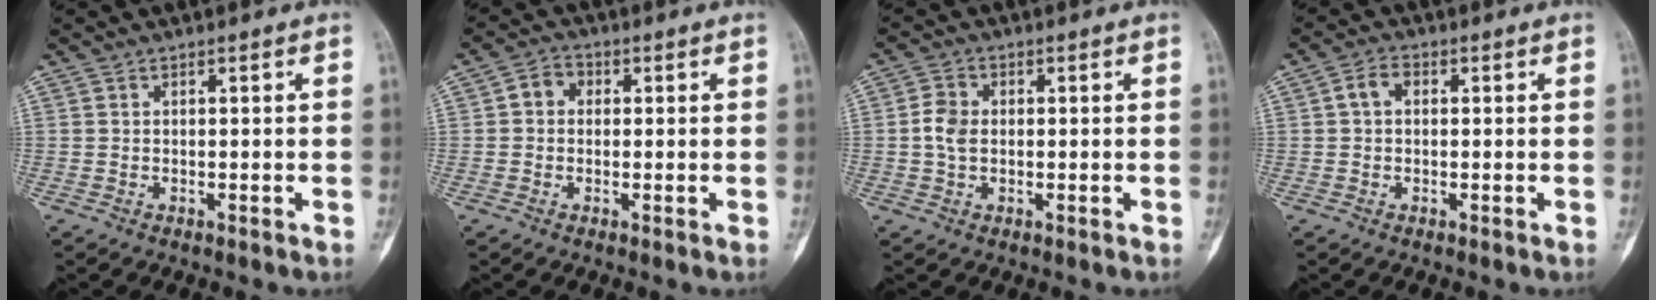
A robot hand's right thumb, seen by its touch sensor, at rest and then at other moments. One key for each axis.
{"total": 3.7, "fx": 0.3, "fy": 3.1, "fz": 1.9, "tx": -0.015, "ty": 0.011, "tz": -0.003}
{"total": 3.9, "fx": -0.1, "fy": 2.8, "fz": 2.7, "tx": -0.054, "ty": 0.007, "tz": -0.007}
{"total": 3.1, "fx": 0.4, "fy": 2.2, "fz": 2.2, "tx": -0.037, "ty": 0.013, "tz": 0.003}